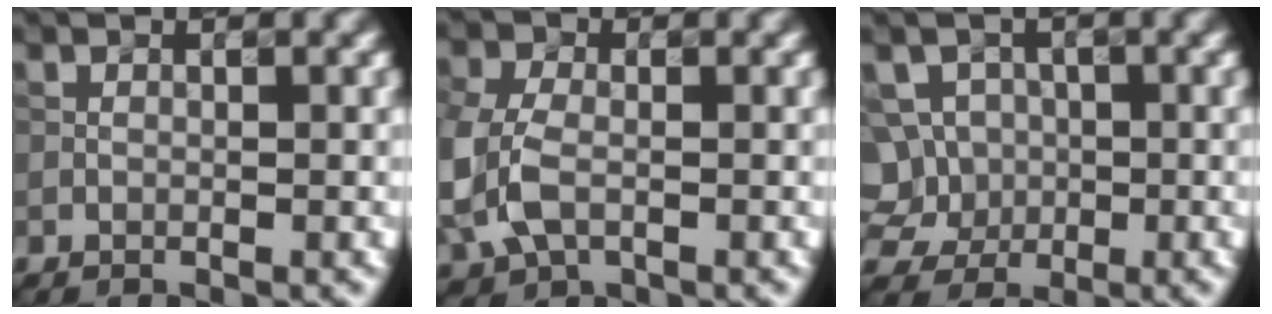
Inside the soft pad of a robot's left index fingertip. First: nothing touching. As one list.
[{"total": 5.1, "force": [-1.0, 3.7, 3.4], "torque": [-0.100, -0.003, -0.023]}, {"total": 5.6, "force": [0.2, 5.4, 1.5], "torque": [-0.024, 0.033, -0.018]}]